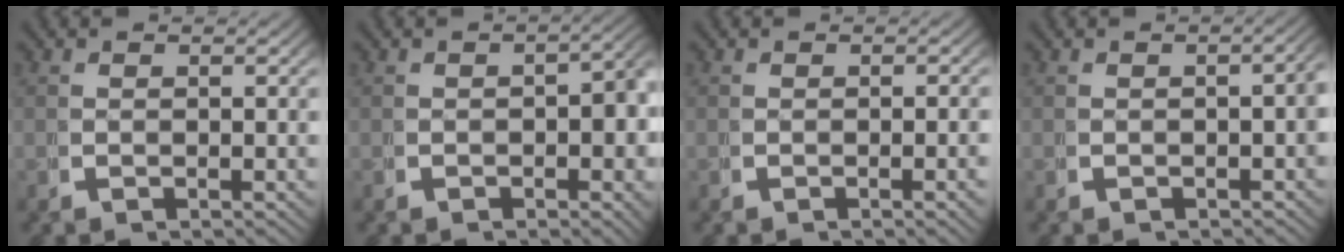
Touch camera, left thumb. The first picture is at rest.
{"total": 3.5, "force": [-0.5, 1.9, 2.9], "torque": [-0.029, -0.005, -0.006]}
{"total": 1.1, "force": [-0.3, 0.0, 1.1], "torque": [-0.018, 0.006, -0.006]}
{"total": 2.0, "force": [-0.9, 0.7, 1.6], "torque": [-0.019, -0.003, -0.013]}